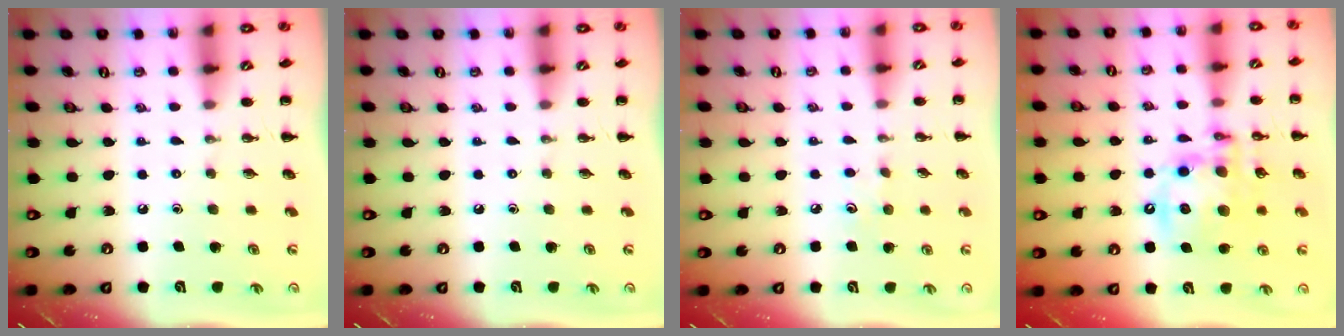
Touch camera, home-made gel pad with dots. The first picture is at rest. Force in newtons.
{"total": 0.0}
{"total": 5.6, "press": 5.4, "slide": 1.5}
{"total": 15.1, "press": 14.8, "slide": 3.2}